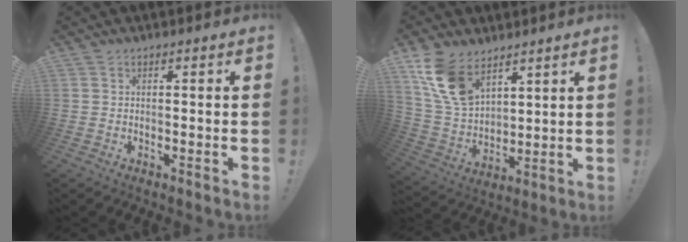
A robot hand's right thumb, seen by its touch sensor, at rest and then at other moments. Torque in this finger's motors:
{"motor_torque": [-0.34, 1.12, 0.38, 0.56, 0.13]}